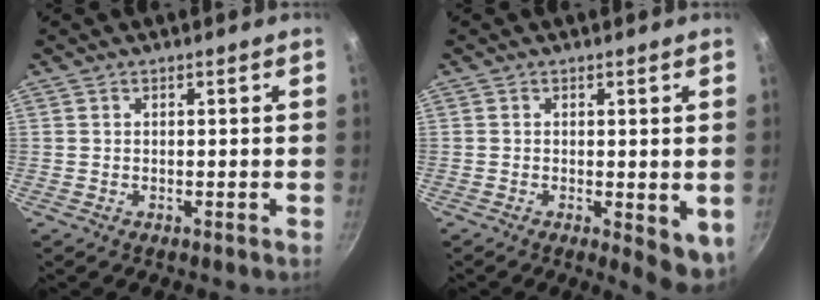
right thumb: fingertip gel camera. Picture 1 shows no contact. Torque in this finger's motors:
{"motor_torque": [-0.20, 0.55, 0.01, -0.03, 0.16]}